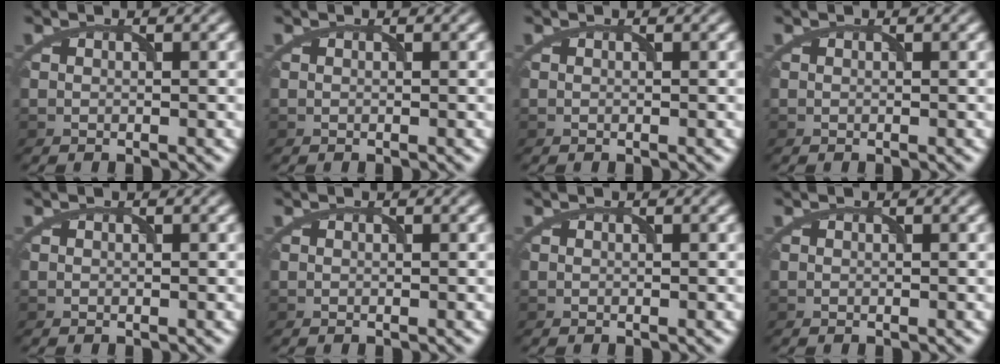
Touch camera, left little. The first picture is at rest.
{"total": 0.0}
{"total": 0.0}
{"total": 0.0}
{"total": 0.0}
{"total": 0.0}
{"total": 0.0}
{"total": 0.0}